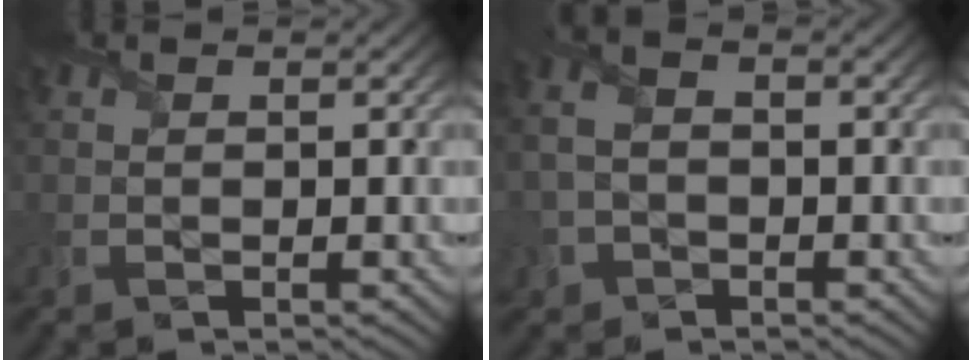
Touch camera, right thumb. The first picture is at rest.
{"total": 4.8, "force": [-0.6, 3.4, 3.3], "torque": [-0.085, 0.008, -0.012]}